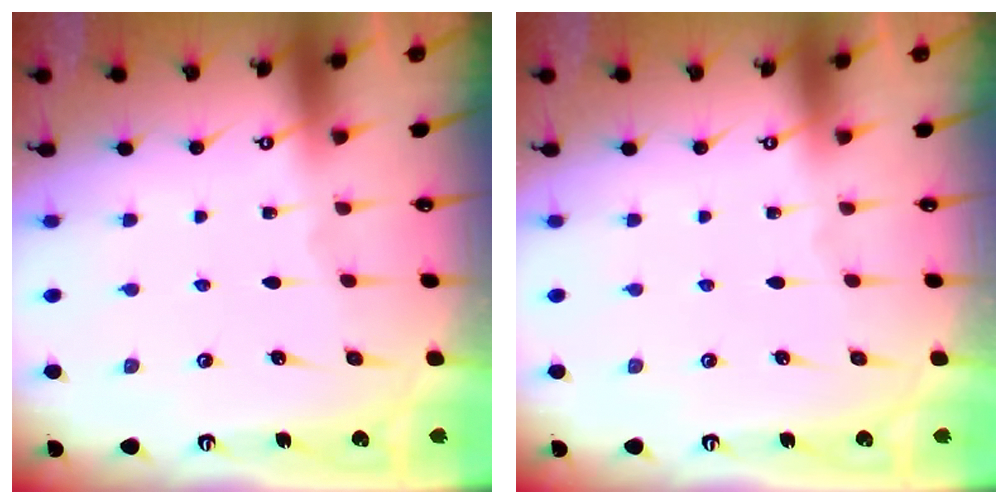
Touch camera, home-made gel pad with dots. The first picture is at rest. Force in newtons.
{"total": 0.0}